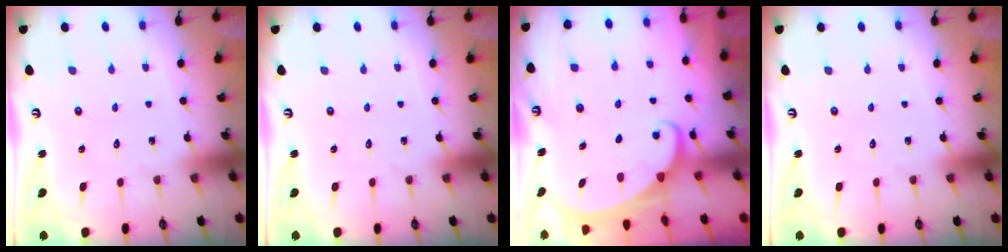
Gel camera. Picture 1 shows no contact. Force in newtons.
{"total": 0.0}
{"total": 1.9, "press": 1.9, "slide": 0.1}
{"total": 0.0}